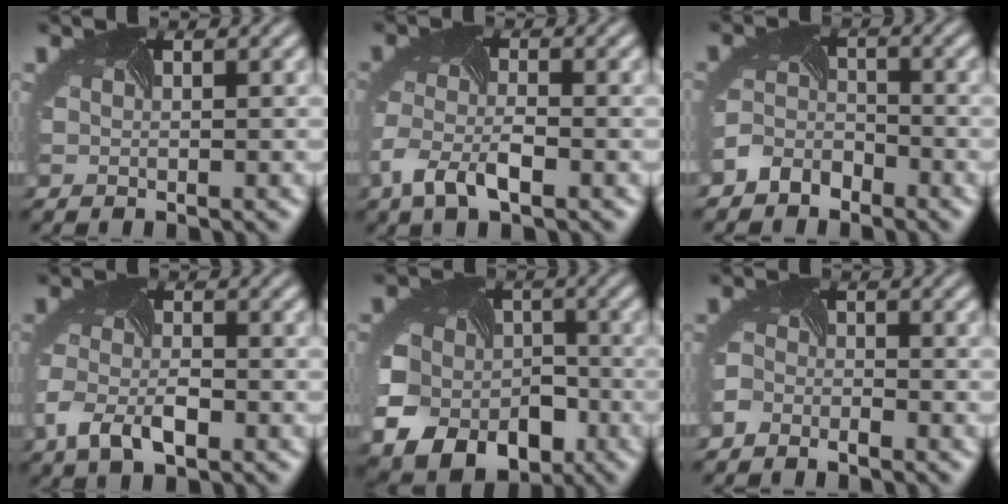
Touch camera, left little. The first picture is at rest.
{"total": 3.9, "force": [-2.3, 1.3, 2.8], "torque": [-0.067, -0.010, -0.049]}
{"total": 3.1, "force": [-2.6, 1.6, 0.4], "torque": [-0.012, -0.002, -0.058]}
{"total": 3.8, "force": [-2.1, 1.7, 2.7], "torque": [-0.065, -0.011, -0.041]}
{"total": 12.6, "force": [-5.5, 9.9, 5.5], "torque": [-0.117, -0.057, -0.097]}
{"total": 2.1, "force": [-1.9, 0.9, 0.3], "torque": [-0.014, -0.005, -0.045]}